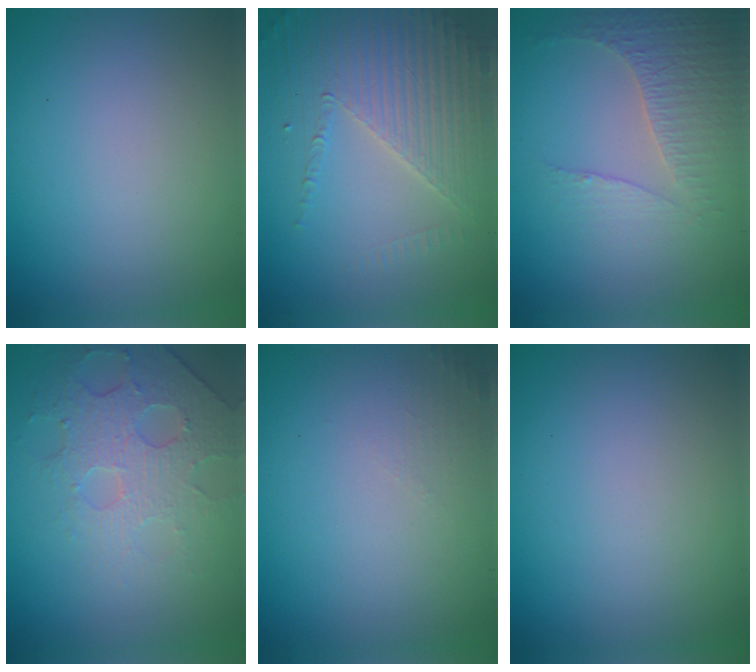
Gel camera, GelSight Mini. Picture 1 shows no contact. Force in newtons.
{"total": 4.7, "press": 4.0, "slide": 2.5}
{"total": 4.3, "press": 3.1, "slide": 2.9}
{"total": 3.8, "press": 3.6, "slide": 1.1}
{"total": 1.1, "press": 1.1, "slide": 0.3}
{"total": 0.0}